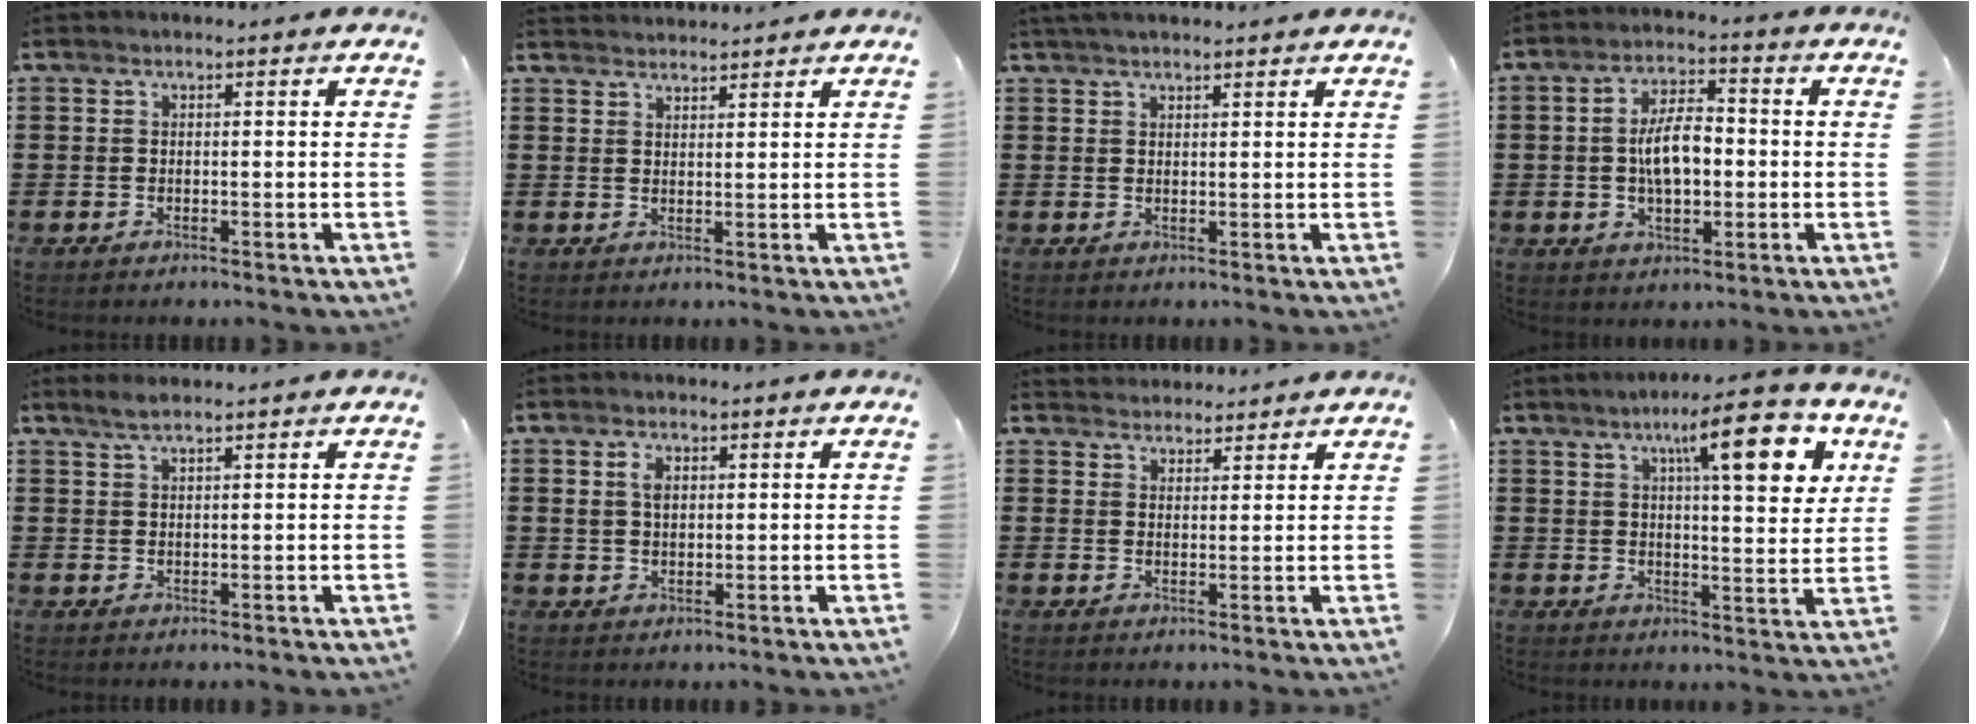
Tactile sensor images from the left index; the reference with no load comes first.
{"total": 2.1, "force": [2.1, 0.0, -0.2], "torque": [-0.001, -0.003, 0.041]}
{"total": 2.0, "force": [1.8, 0.3, 0.7], "torque": [-0.016, 0.004, 0.035]}
{"total": 7.4, "force": [-0.5, 3.6, 6.4], "torque": [-0.116, 0.006, -0.014]}
{"total": 2.1, "force": [1.6, 0.2, 1.2], "torque": [-0.028, 0.001, 0.030]}
{"total": 2.5, "force": [1.0, 1.5, 1.7], "torque": [-0.039, 0.007, 0.018]}
{"total": 2.6, "force": [2.5, 0.5, -0.5], "torque": [0.002, -0.005, 0.049]}
{"total": 12.9, "force": [6.6, 3.1, 10.6], "torque": [-0.160, -0.014, 0.099]}